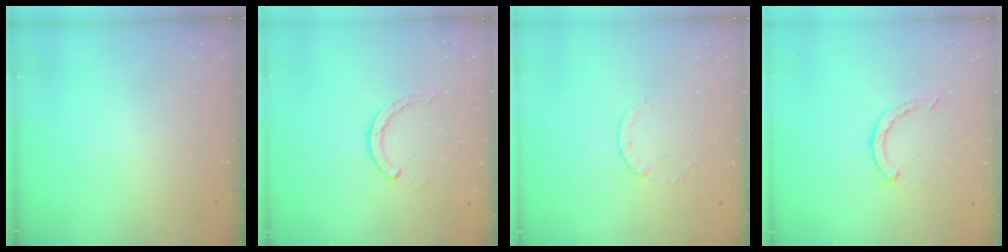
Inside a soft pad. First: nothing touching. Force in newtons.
{"total": 2.0, "press": 2.0, "slide": 0.3}
{"total": 2.4, "press": 2.4, "slide": 0.3}
{"total": 2.1, "press": 2.0, "slide": 0.4}